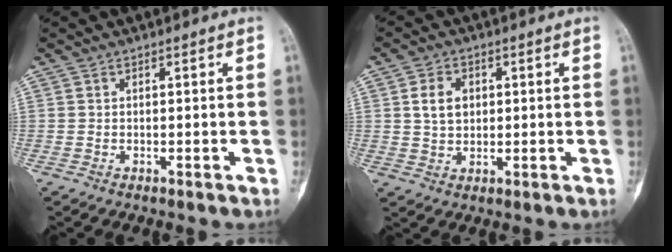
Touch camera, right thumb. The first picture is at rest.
{"total": 5.6, "force": [1.3, 4.1, 3.6], "torque": [-0.047, -0.003, 0.022]}